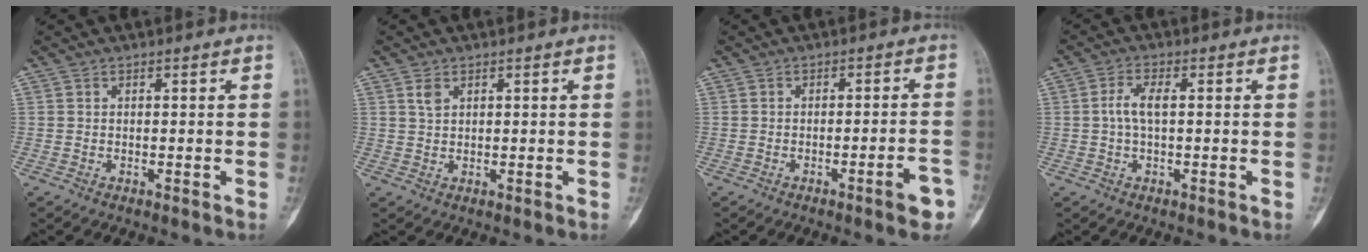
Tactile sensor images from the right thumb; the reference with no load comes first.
{"total": 1.9, "force": [1.0, 1.1, 1.1], "torque": [-0.019, 0.000, 0.024]}
{"total": 4.9, "force": [-2.7, 0.8, 4.0], "torque": [-0.048, 0.020, -0.035]}
{"total": 3.7, "force": [0.2, 1.4, 3.4], "torque": [-0.080, 0.009, 0.000]}